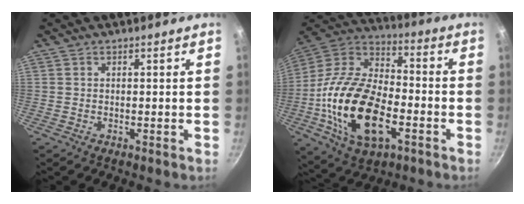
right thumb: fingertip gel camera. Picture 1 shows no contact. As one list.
[{"total": 24.4, "force": [-6.3, 13.5, 19.2], "torque": [-0.354, 0.028, -0.124]}]